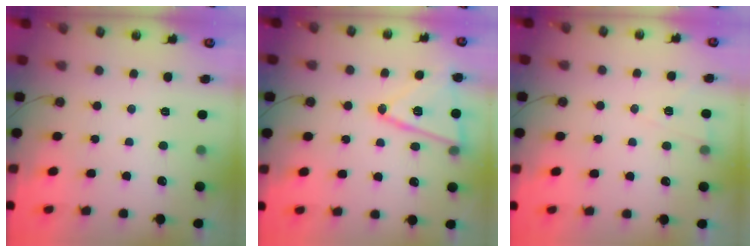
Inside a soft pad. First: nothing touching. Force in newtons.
{"total": 14.9, "press": 14.6, "slide": 3.1}
{"total": 6.3, "press": 4.5, "slide": 4.3}